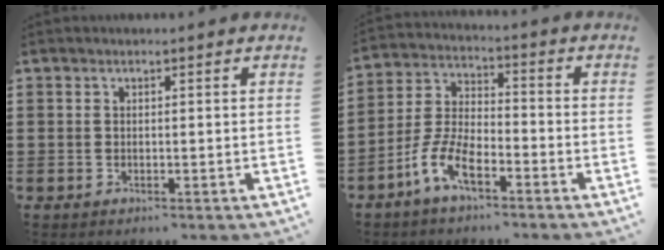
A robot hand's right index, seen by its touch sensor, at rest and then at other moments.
{"total": 7.1, "force": [-4.8, 2.5, 4.6], "torque": [-0.126, -0.006, -0.099]}